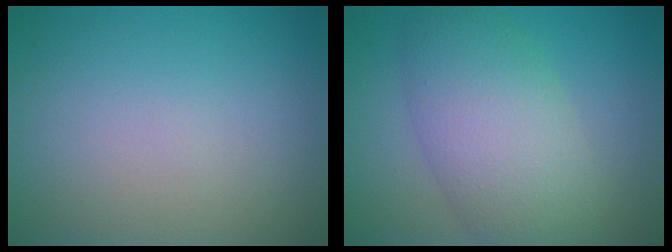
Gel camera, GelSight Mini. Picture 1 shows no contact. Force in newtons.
{"total": 7.3, "press": 7.3, "slide": 0.5}